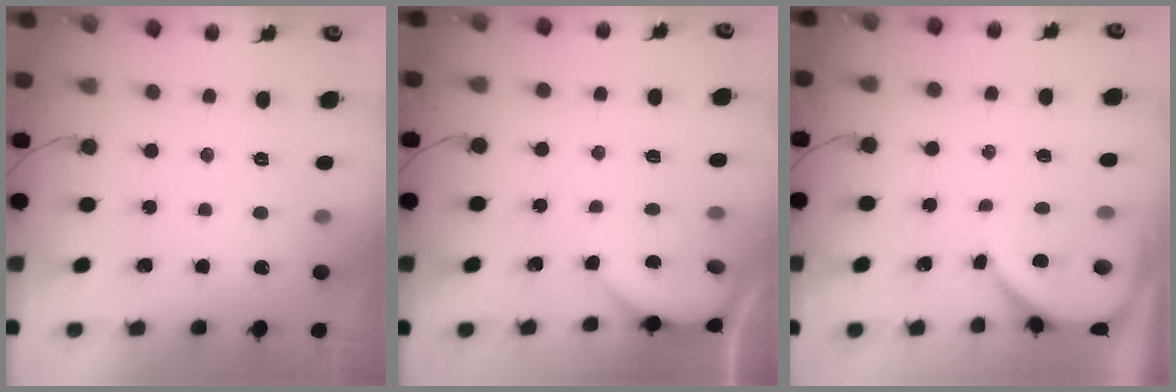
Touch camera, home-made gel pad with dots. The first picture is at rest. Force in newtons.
{"total": 2.7, "press": 2.7, "slide": 0.1}
{"total": 3.5, "press": 3.5, "slide": 0.4}